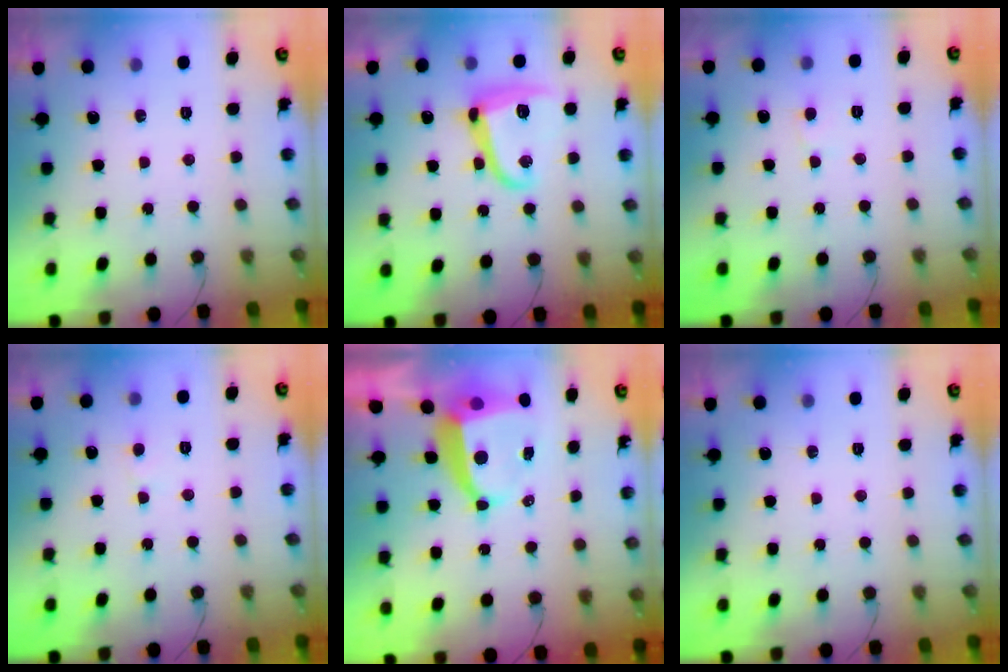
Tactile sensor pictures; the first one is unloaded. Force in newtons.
{"total": 12.9, "press": 12.8, "slide": 0.6}
{"total": 4.2, "press": 4.2, "slide": 0.2}
{"total": 3.2, "press": 3.2, "slide": 0.2}
{"total": 8.3, "press": 8.2, "slide": 1.1}
{"total": 0.0}